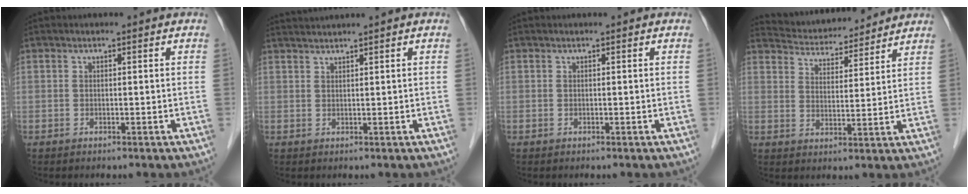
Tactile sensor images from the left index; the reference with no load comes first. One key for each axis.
{"total": 2.3, "fx": 2.0, "fy": -0.9, "fz": 0.5, "tx": -0.012, "ty": 0.010, "tz": 0.047}
{"total": 0.0}
{"total": 11.6, "fx": 11.2, "fy": 2.1, "fz": 2.3, "tx": -0.039, "ty": 0.019, "tz": 0.175}